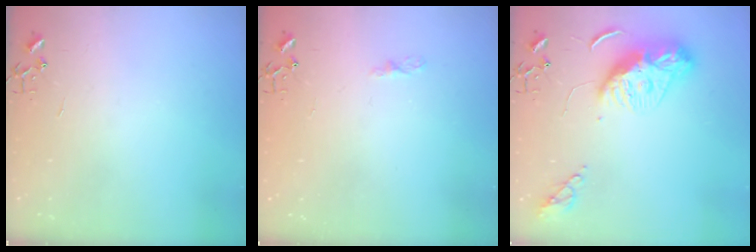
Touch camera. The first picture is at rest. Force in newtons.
{"total": 3.4, "press": 3.4, "slide": 0.5}
{"total": 11.6, "press": 11.6, "slide": 1.0}